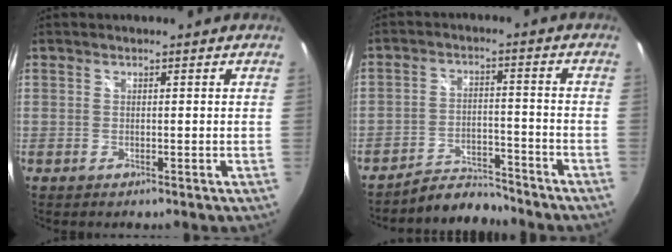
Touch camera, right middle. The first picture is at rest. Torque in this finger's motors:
{"motor_torque": [0.45, -0.76, -0.13, -0.01]}